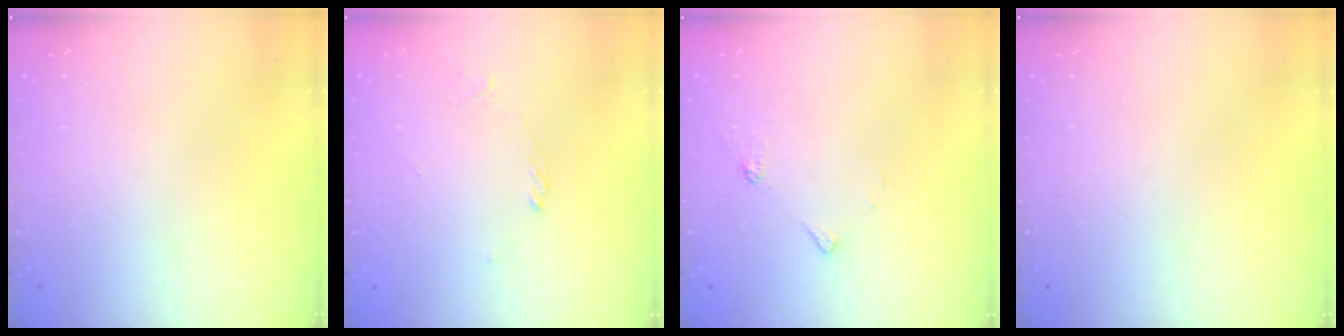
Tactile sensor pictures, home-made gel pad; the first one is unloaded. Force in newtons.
{"total": 1.7, "press": 1.7, "slide": 0.3}
{"total": 6.1, "press": 5.9, "slide": 1.3}
{"total": 0.0}